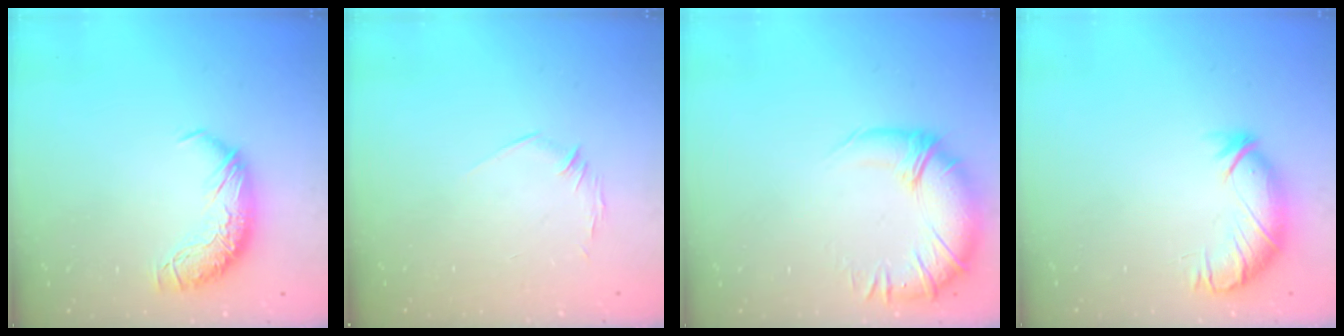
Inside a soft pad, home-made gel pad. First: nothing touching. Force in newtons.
{"total": 6.2, "press": 6.1, "slide": 1.0}
{"total": 2.7, "press": 0.1, "slide": 2.7}
{"total": 3.7, "press": 3.2, "slide": 1.8}